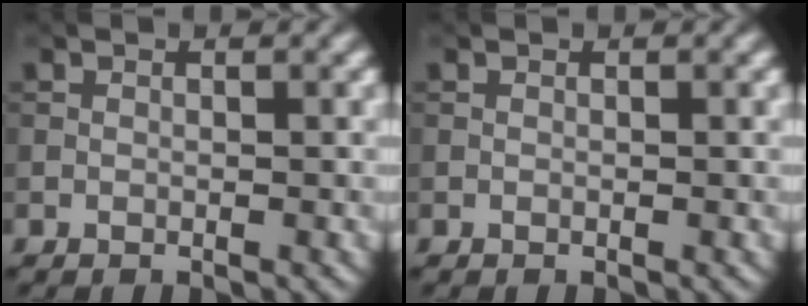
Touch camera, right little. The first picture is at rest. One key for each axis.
{"total": 0.0}